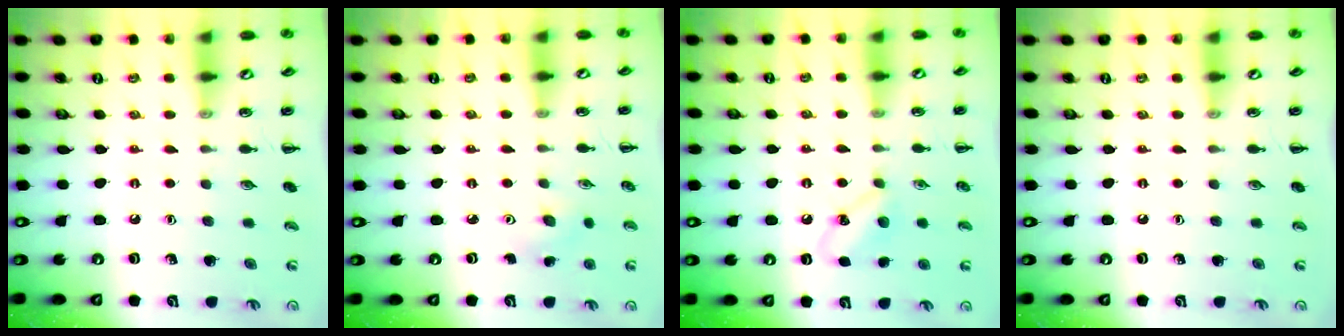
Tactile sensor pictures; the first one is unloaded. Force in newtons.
{"total": 3.9, "press": 3.7, "slide": 1.0}
{"total": 5.6, "press": 5.4, "slide": 1.6}
{"total": 0.0}